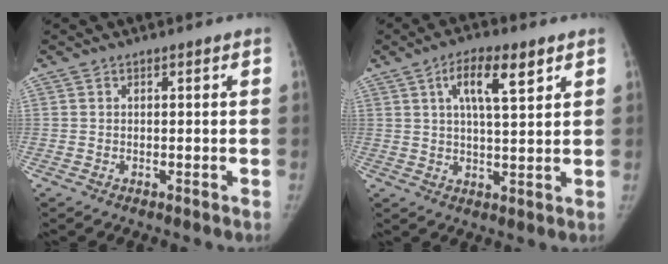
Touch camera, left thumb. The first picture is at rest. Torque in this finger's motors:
{"motor_torque": [0.05, 0.08, 0.64, -0.57, 0.05]}